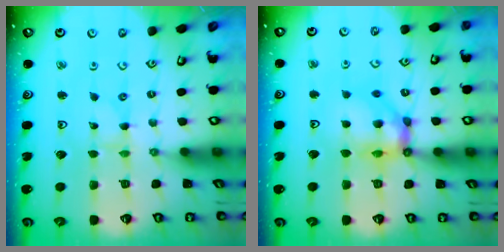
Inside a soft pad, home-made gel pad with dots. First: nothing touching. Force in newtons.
{"total": 12.2, "press": 12.1, "slide": 1.4}